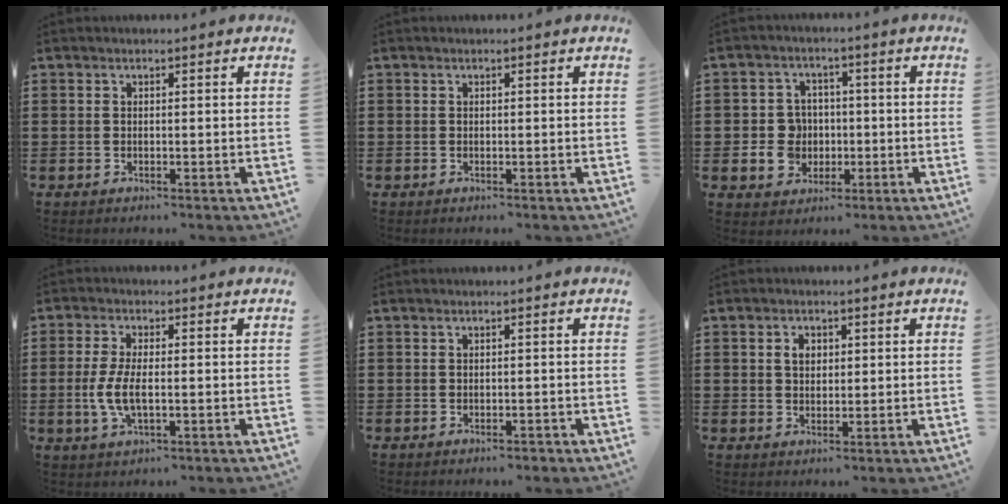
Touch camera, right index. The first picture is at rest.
{"total": 0.0}
{"total": 5.6, "force": [-0.7, 5.2, 2.1], "torque": [-0.054, 0.015, -0.011]}
{"total": 5.4, "force": [-0.9, 2.1, 5.0], "torque": [-0.114, -0.005, -0.023]}
{"total": 0.7, "force": [-0.6, 0.2, 0.3], "torque": [-0.009, -0.003, -0.010]}
{"total": 2.2, "force": [0.7, 1.5, 1.4], "torque": [-0.033, 0.010, 0.012]}